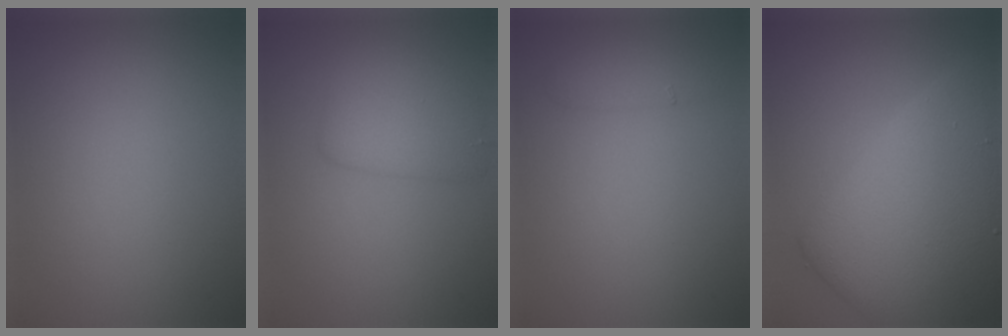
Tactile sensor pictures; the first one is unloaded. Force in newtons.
{"total": 3.2, "press": 3.1, "slide": 0.1}
{"total": 1.4, "press": 1.4, "slide": 0.1}
{"total": 12.0, "press": 12.0, "slide": 0.2}